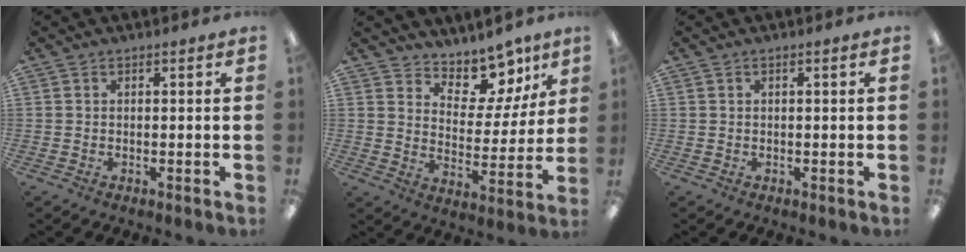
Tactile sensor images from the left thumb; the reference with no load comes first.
{"total": 10.8, "force": [9.0, 4.9, 3.2], "torque": [-0.050, -0.077, 0.162]}
{"total": 1.1, "force": [0.2, 0.1, 1.1], "torque": [-0.018, 0.000, 0.003]}